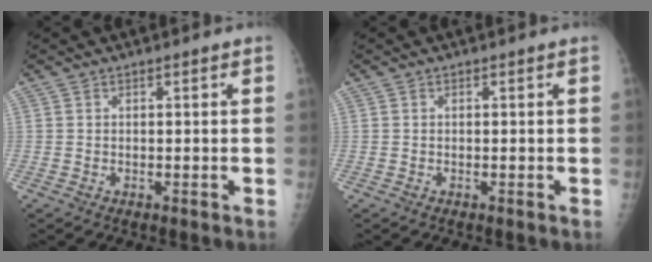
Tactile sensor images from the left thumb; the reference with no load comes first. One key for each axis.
{"total": 0.0}